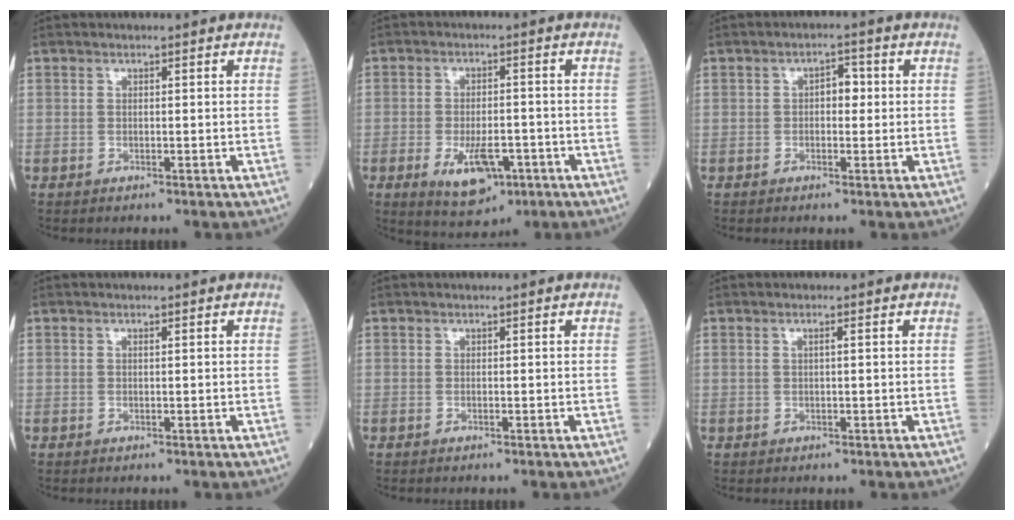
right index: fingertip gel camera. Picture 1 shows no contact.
{"total": 8.1, "force": [-3.4, 3.6, 6.4], "torque": [-0.110, -0.009, -0.046]}
{"total": 2.9, "force": [0.2, 1.6, 2.4], "torque": [-0.031, 0.011, 0.000]}
{"total": 0.0}
{"total": 0.0}
{"total": 0.9, "force": [0.3, 0.0, 0.9], "torque": [-0.018, 0.002, 0.005]}